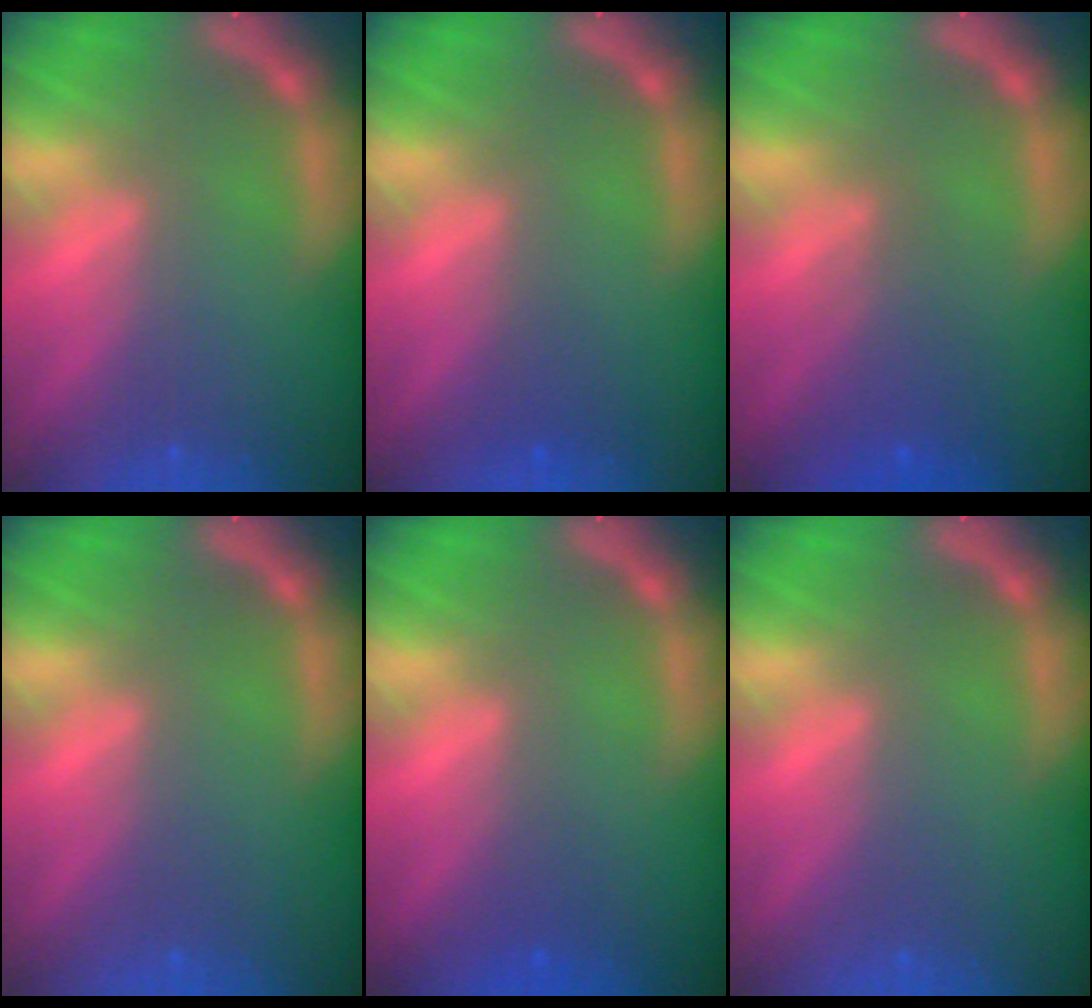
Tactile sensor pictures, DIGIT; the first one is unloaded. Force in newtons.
{"total": 1.0}
{"total": 3.0}
{"total": 0.0}
{"total": 0.9}
{"total": 0.0}